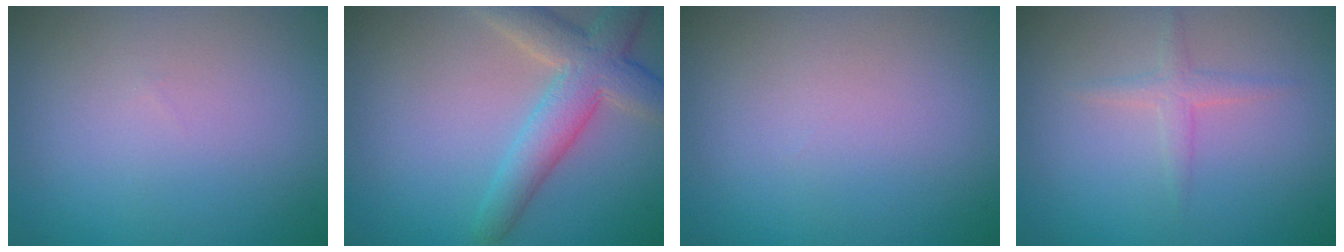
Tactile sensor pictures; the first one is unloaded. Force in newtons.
{"total": 5.2, "press": 5.2, "slide": 0.4}
{"total": 0.0}
{"total": 1.4, "press": 1.4, "slide": 0.1}